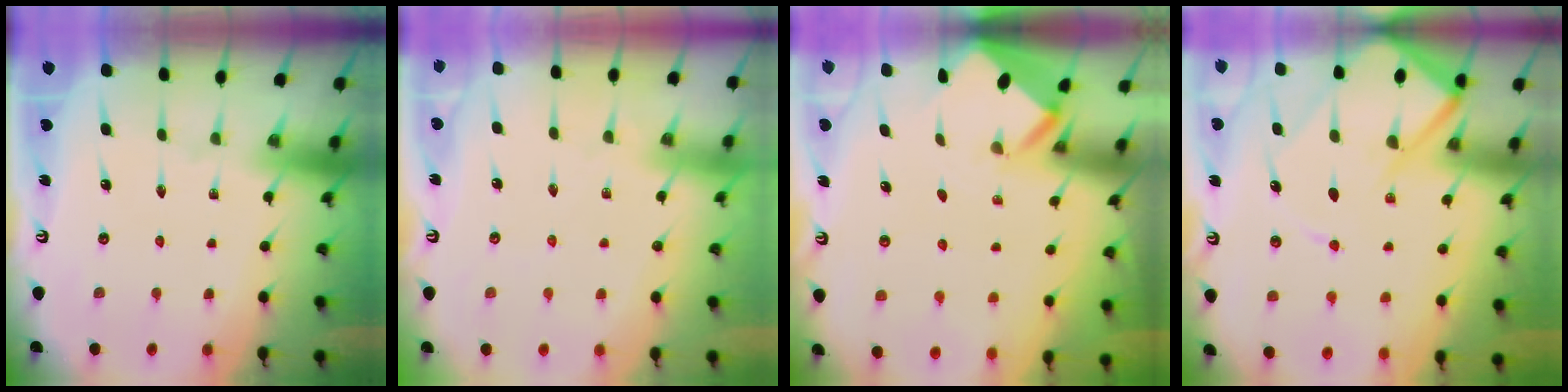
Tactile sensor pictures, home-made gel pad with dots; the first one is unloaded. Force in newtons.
{"total": 2.4, "press": 2.4, "slide": 0.4}
{"total": 2.2, "press": 2.2, "slide": 0.1}
{"total": 12.1, "press": 12.0, "slide": 1.3}